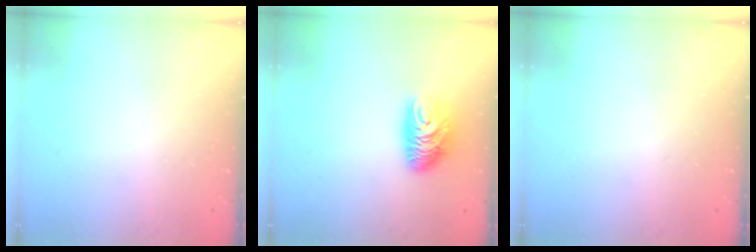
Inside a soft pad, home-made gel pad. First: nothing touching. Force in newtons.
{"total": 8.8, "press": 8.8, "slide": 0.8}
{"total": 0.0}